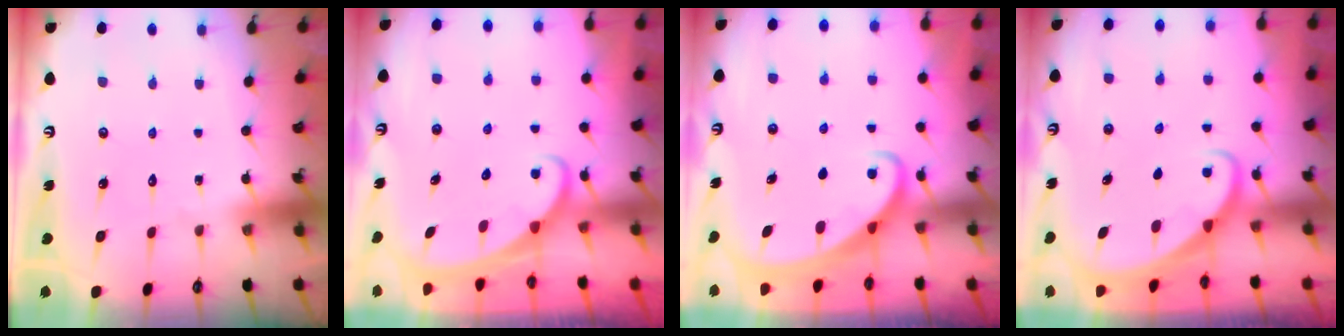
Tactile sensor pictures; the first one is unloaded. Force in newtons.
{"total": 2.0, "press": 2.0, "slide": 0.1}
{"total": 2.0, "press": 2.0, "slide": 0.4}
{"total": 1.6, "press": 1.6, "slide": 0.0}